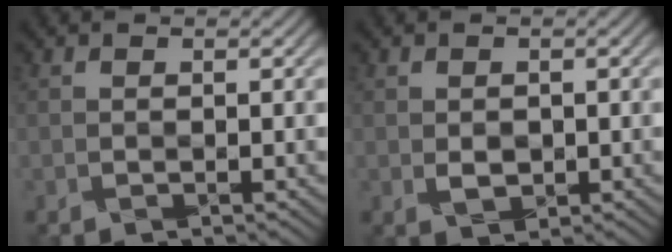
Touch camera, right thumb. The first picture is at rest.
{"total": 1.4, "force": [0.0, 1.2, 0.8], "torque": [-0.015, -0.006, 0.008]}